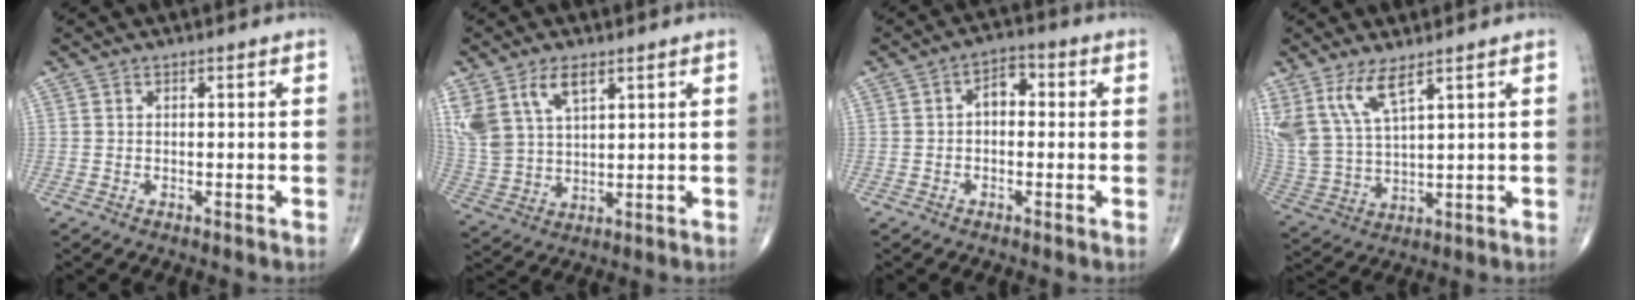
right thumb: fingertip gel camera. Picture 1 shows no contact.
{"total": 11.6, "force": [6.1, 6.3, 7.6], "torque": [-0.159, -0.014, 0.133]}
{"total": 4.6, "force": [0.1, 2.9, 3.5], "torque": [-0.039, 0.016, -0.010]}
{"total": 10.8, "force": [6.6, 3.6, 7.8], "torque": [-0.172, -0.027, 0.151]}